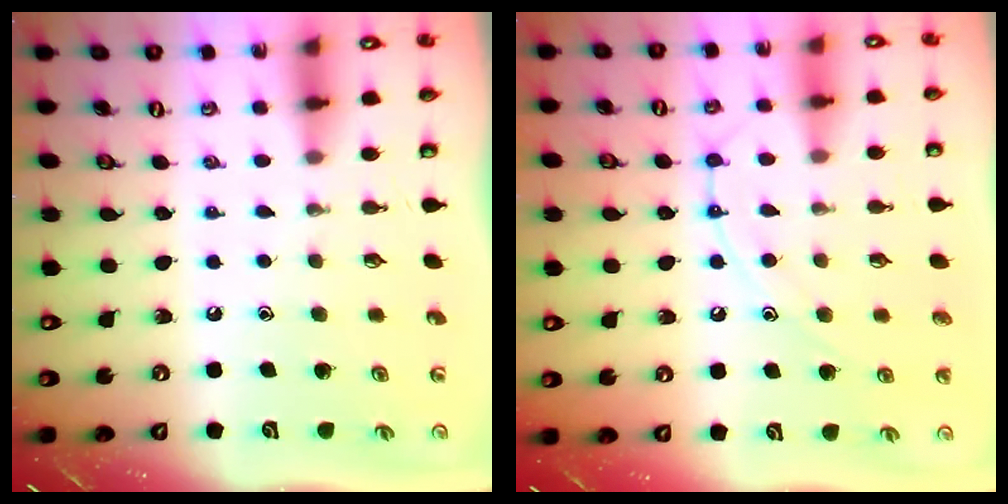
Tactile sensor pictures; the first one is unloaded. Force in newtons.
{"total": 11.6, "press": 11.5, "slide": 1.0}